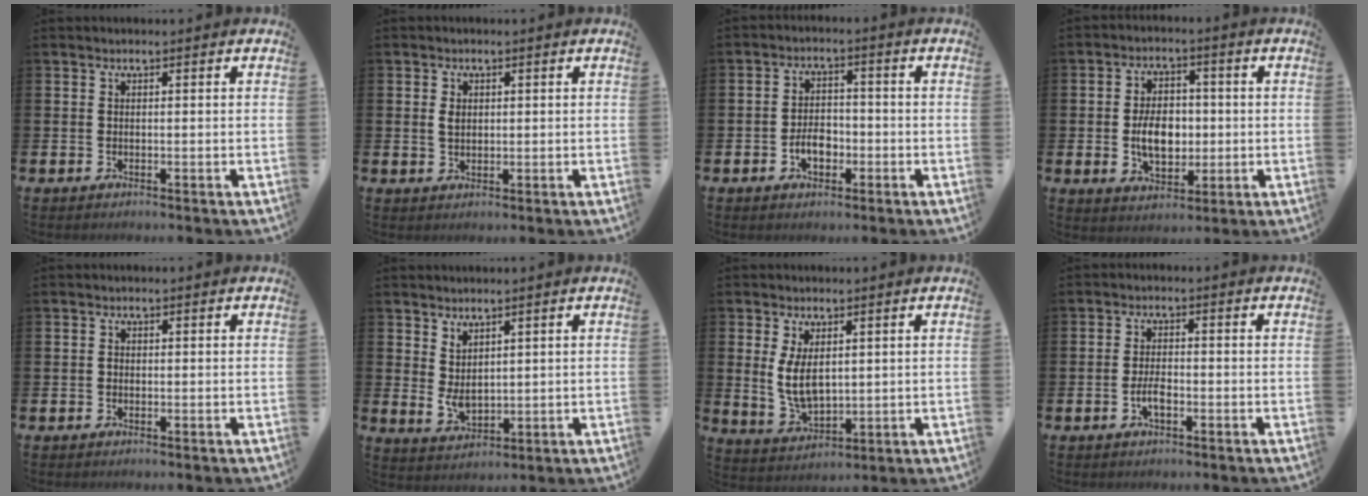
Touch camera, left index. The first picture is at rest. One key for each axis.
{"total": 2.0, "fx": 0.8, "fy": 1.3, "fz": 1.2, "tx": -0.005, "ty": -0.002, "tz": 0.009}
{"total": 4.0, "fx": -1.5, "fy": 2.7, "fz": 2.5, "tx": -0.034, "ty": 0.000, "tz": -0.033}
{"total": 6.2, "fx": -0.6, "fy": 4.2, "fz": 4.6, "tx": -0.073, "ty": 0.008, "tz": -0.015}
{"total": 0.6, "fx": -0.3, "fy": 0.5, "fz": 0.2, "tx": -0.010, "ty": 0.004, "tz": -0.005}
{"total": 3.2, "fx": 1.8, "fy": 1.8, "fz": 2.0, "tx": -0.034, "ty": -0.011, "tz": 0.032}
{"total": 5.3, "fx": 1.6, "fy": 2.8, "fz": 4.2, "tx": -0.073, "ty": -0.001, "tz": 0.028}
{"total": 2.8, "fx": -0.9, "fy": 1.1, "fz": 2.4, "tx": -0.039, "ty": 0.001, "tz": -0.018}